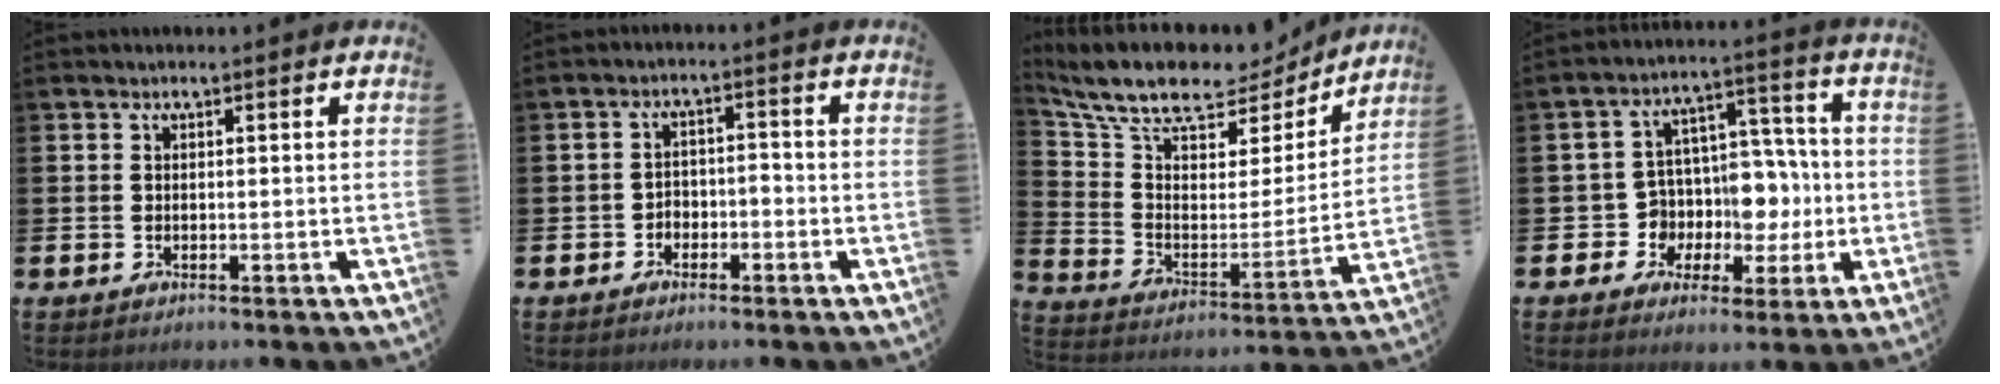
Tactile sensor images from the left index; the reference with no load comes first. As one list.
[{"total": 2.2, "force": [-1.7, 1.4, 0.6], "torque": [-0.023, 0.008, -0.037]}, {"total": 10.6, "force": [9.2, 3.8, 3.5], "torque": [-0.117, -0.060, 0.159]}, {"total": 7.9, "force": [-0.5, 7.3, 2.9], "torque": [-0.077, -0.003, -0.001]}]